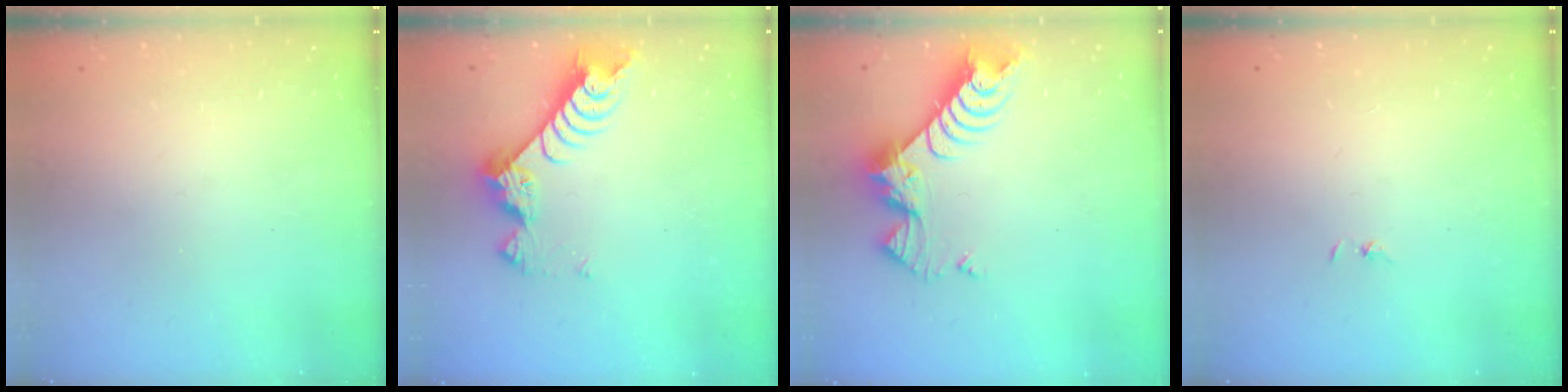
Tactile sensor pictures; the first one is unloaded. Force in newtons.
{"total": 7.4, "press": 7.3, "slide": 1.0}
{"total": 8.7, "press": 8.7, "slide": 0.9}
{"total": 0.7, "press": 0.7, "slide": 0.1}